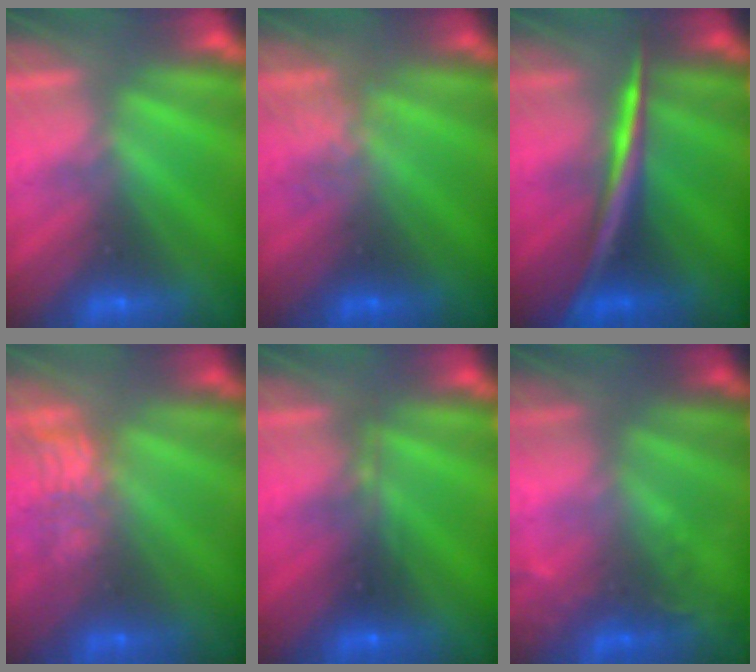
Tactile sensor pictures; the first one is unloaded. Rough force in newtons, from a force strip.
{"total": 1.9}
{"total": 2.8}
{"total": 4.9}
{"total": 2.3}
{"total": 2.2}